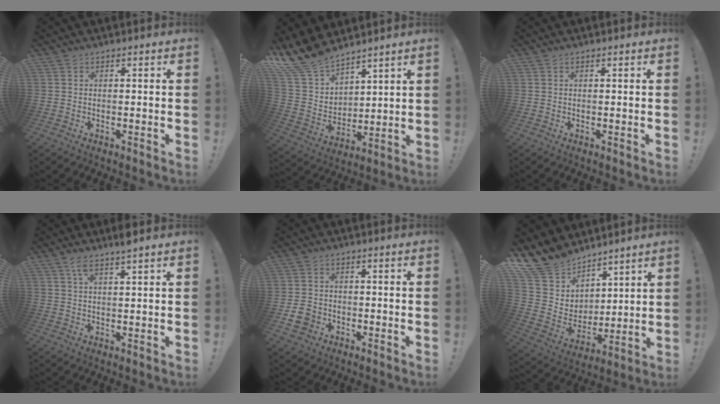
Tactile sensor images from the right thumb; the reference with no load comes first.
{"total": 13.8, "force": [11.9, 5.9, 3.7], "torque": [-0.101, -0.089, 0.232]}
{"total": 0.0}
{"total": 4.3, "force": [3.0, 0.3, 3.0], "torque": [-0.057, -0.011, 0.050]}
{"total": 5.4, "force": [-2.1, 4.4, 2.3], "torque": [-0.048, 0.009, -0.037]}
{"total": 13.0, "force": [10.4, 7.7, 1.9], "torque": [-0.064, -0.087, 0.210]}